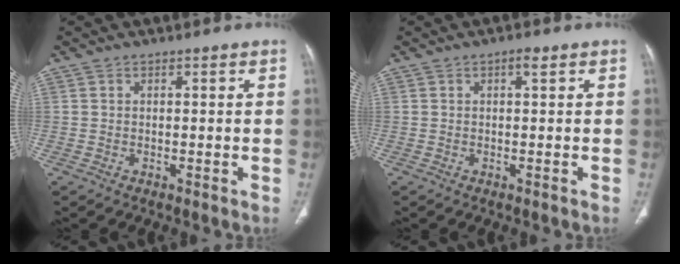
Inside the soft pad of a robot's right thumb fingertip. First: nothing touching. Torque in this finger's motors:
{"motor_torque": [1.12, 0.72, 0.22, -0.68, 0.00]}